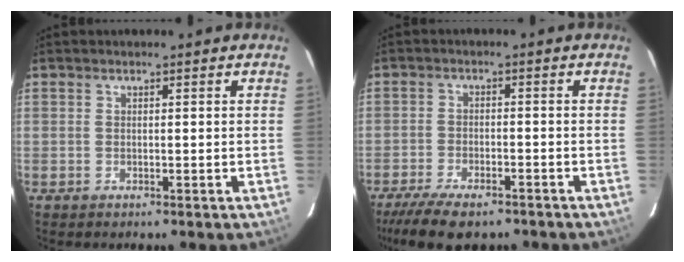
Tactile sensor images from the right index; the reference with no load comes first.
{"total": 11.0, "force": [-8.6, 3.6, 5.8], "torque": [-0.136, -0.025, -0.144]}